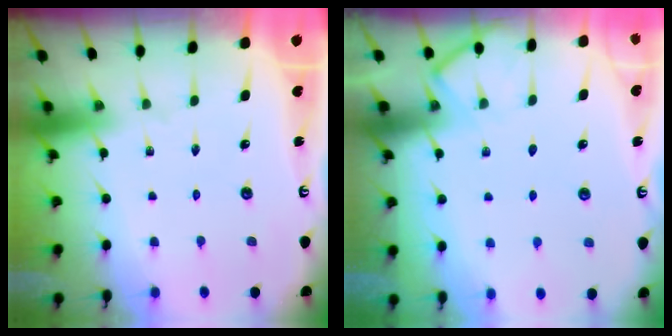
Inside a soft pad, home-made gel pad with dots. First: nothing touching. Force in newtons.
{"total": 5.9, "press": 5.9, "slide": 0.7}